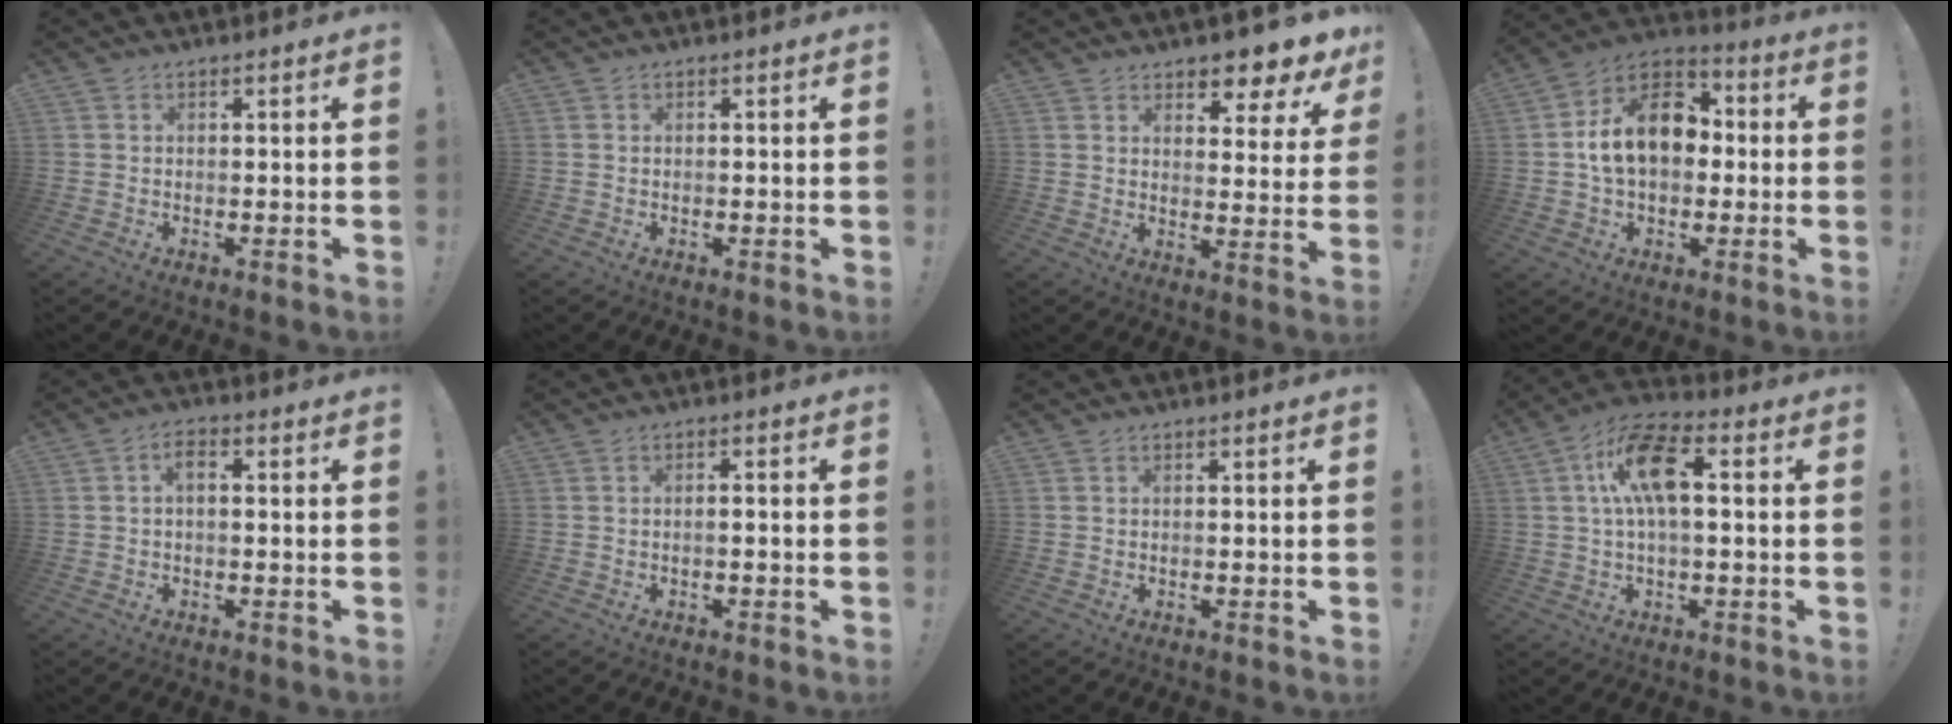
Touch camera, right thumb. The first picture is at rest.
{"total": 0.0}
{"total": 6.9, "force": [6.1, 2.1, 2.4], "torque": [-0.023, -0.067, 0.108]}
{"total": 16.5, "force": [1.7, 11.5, 11.8], "torque": [-0.176, 0.011, 0.033]}
{"total": 2.9, "force": [0.0, 1.5, 2.5], "torque": [-0.040, 0.008, -0.003]}
{"total": 1.5, "force": [-1.0, -0.2, 1.1], "torque": [-0.017, 0.002, -0.019]}
{"total": 0.0}
{"total": 13.6, "force": [1.8, 6.1, 12.0], "torque": [-0.208, 0.016, 0.032]}